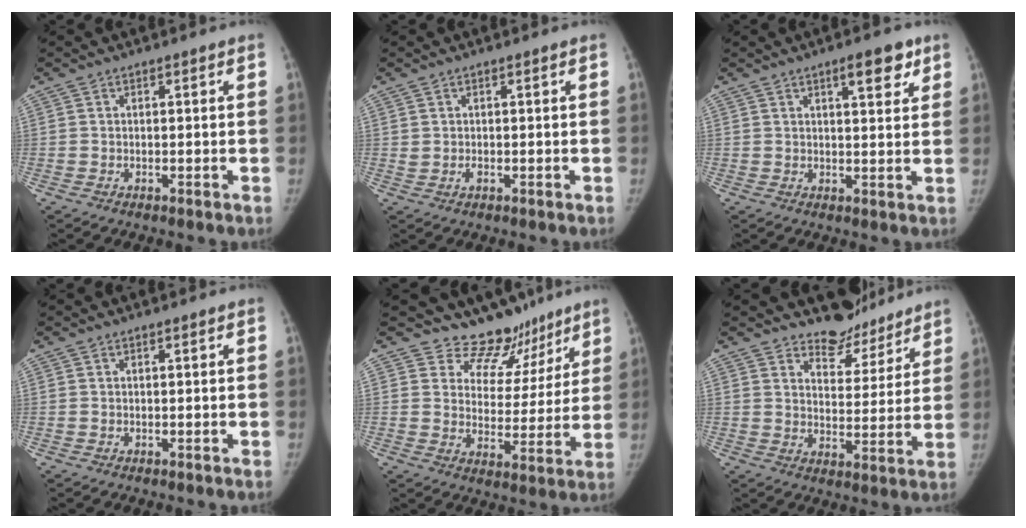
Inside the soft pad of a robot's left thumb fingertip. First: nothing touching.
{"total": 1.1, "force": [0.2, 0.7, 0.8], "torque": [-0.011, -0.002, 0.006]}
{"total": 6.1, "force": [3.5, 2.0, 4.5], "torque": [-0.047, -0.016, 0.046]}
{"total": 0.0}
{"total": 11.2, "force": [9.5, 5.9, 0.9], "torque": [0.033, -0.075, 0.131]}
{"total": 8.8, "force": [7.9, 3.9, 0.7], "torque": [0.026, -0.072, 0.121]}